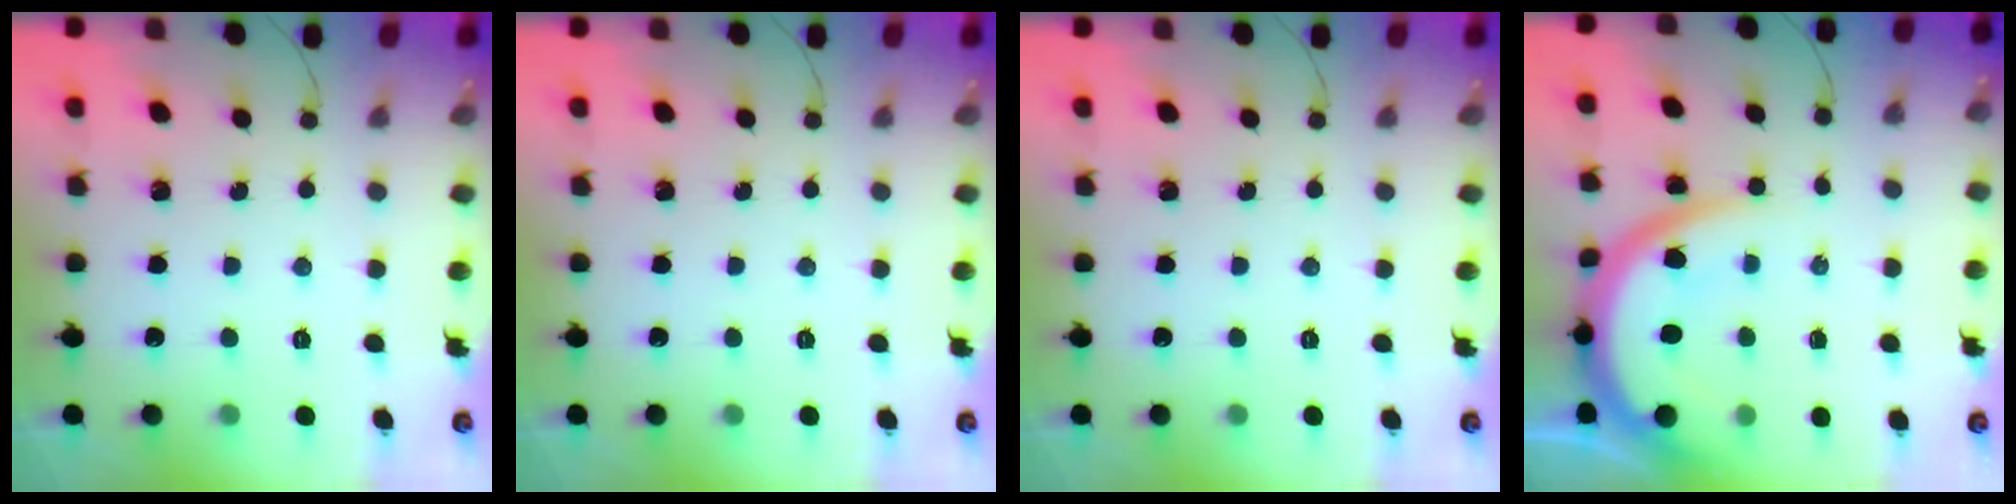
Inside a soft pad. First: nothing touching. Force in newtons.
{"total": 0.0}
{"total": 0.0}
{"total": 12.2, "press": 12.1, "slide": 1.1}